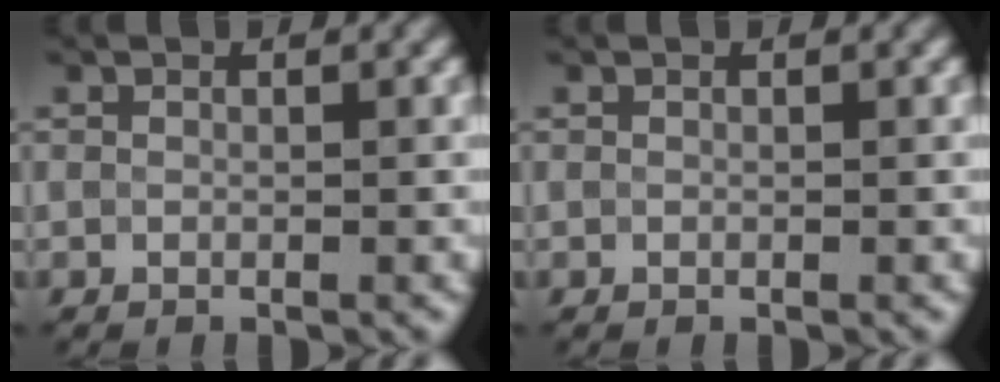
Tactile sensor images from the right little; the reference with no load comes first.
{"total": 0.0}